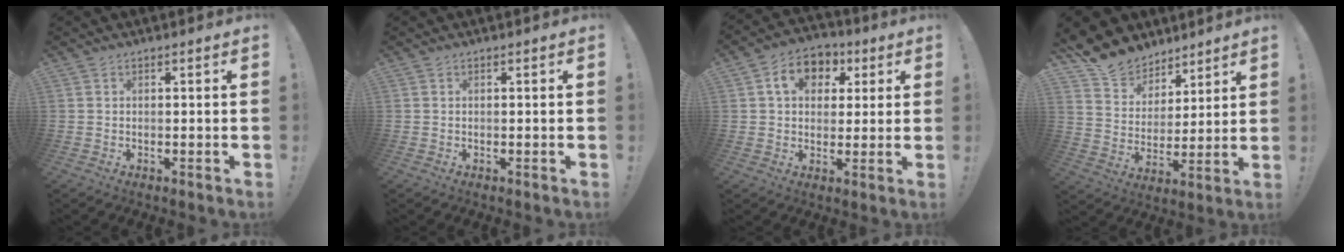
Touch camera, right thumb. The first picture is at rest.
{"total": 0.0}
{"total": 10.2, "force": [3.2, 8.0, 5.5], "torque": [-0.081, 0.001, 0.062]}
{"total": 11.7, "force": [9.5, 6.8, 1.4], "torque": [-0.037, -0.079, 0.185]}